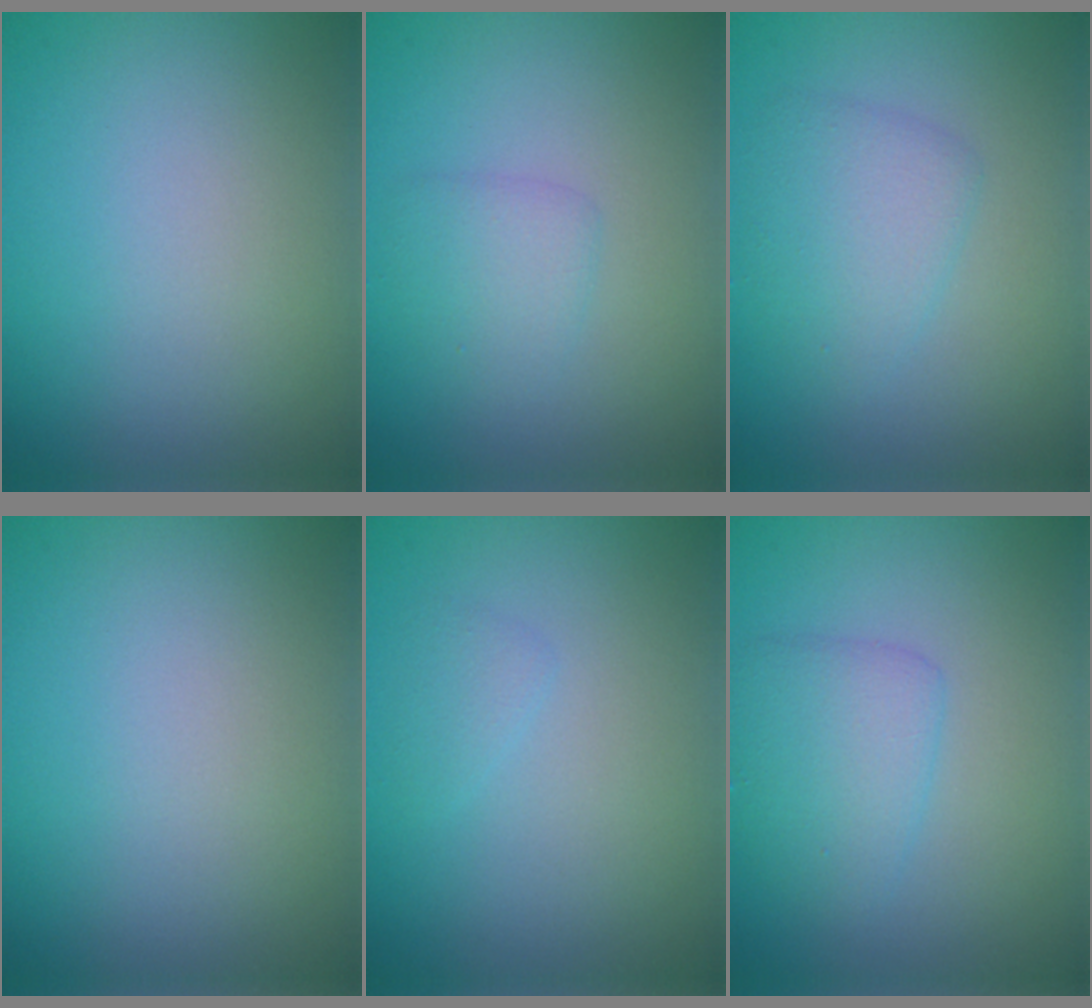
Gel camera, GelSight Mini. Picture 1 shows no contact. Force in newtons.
{"total": 1.8, "press": 1.8, "slide": 0.1}
{"total": 2.7, "press": 2.7, "slide": 0.1}
{"total": 0.0}
{"total": 0.9, "press": 0.9, "slide": 0.0}
{"total": 2.8, "press": 2.8, "slide": 0.1}